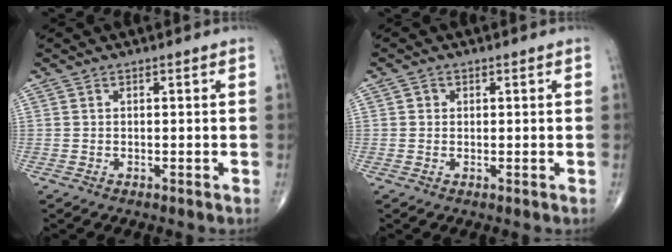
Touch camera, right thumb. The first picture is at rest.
{"total": 1.1, "force": [0.2, 1.0, 0.3], "torque": [0.000, 0.001, 0.002]}